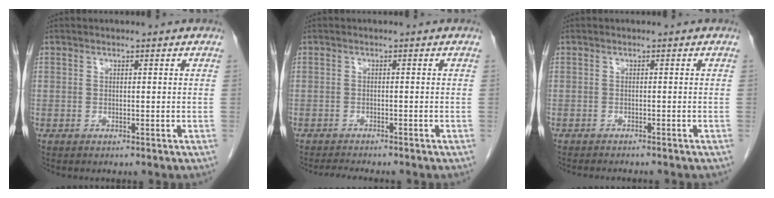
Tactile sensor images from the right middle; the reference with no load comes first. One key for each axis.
{"total": 3.7, "fx": -3.4, "fy": 0.4, "fz": 1.5, "tx": -0.022, "ty": -0.010, "tz": -0.049}
{"total": 4.9, "fx": -4.4, "fy": 0.7, "fz": 2.0, "tx": -0.021, "ty": -0.006, "tz": -0.057}